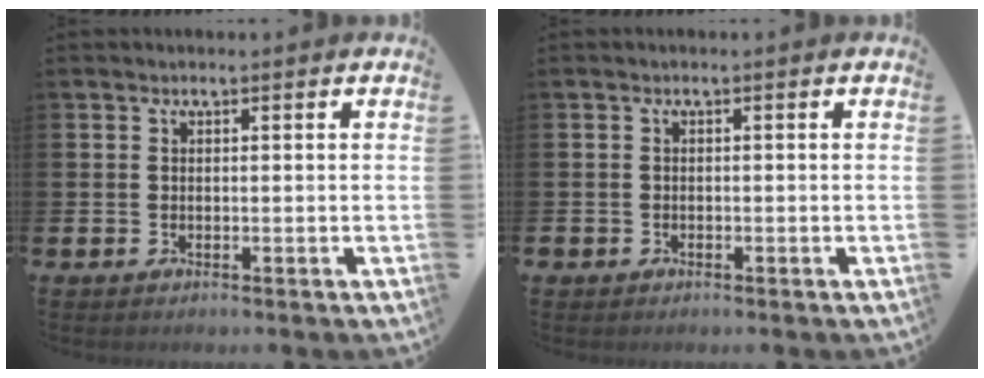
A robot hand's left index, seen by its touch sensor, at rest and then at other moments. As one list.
[{"total": 0.7, "force": [-0.5, 0.5, 0.0], "torque": [-0.002, 0.003, -0.012]}]